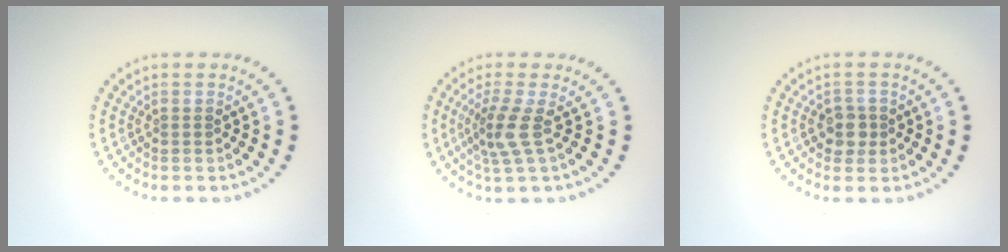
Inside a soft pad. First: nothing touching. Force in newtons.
{"total": 2.7, "press": 2.0, "slide": 1.8}
{"total": 1.9, "press": 1.8, "slide": 0.7}